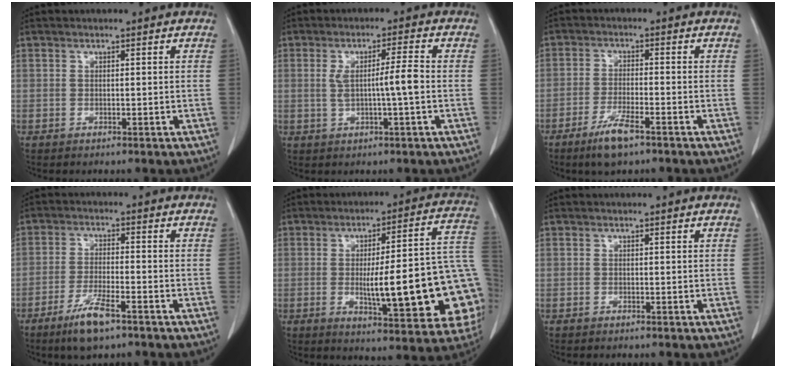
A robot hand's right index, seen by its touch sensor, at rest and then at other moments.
{"total": 5.2, "force": [-0.1, -0.1, 5.2], "torque": [-0.089, 0.007, 0.004]}
{"total": 5.7, "force": [-3.8, 0.8, 4.2], "torque": [-0.087, -0.010, -0.068]}
{"total": 6.7, "force": [-4.4, 0.9, 5.0], "torque": [-0.102, -0.011, -0.078]}
{"total": 22.3, "force": [-3.6, 3.8, 21.7], "torque": [-0.202, 0.026, -0.033]}
{"total": 0.0}